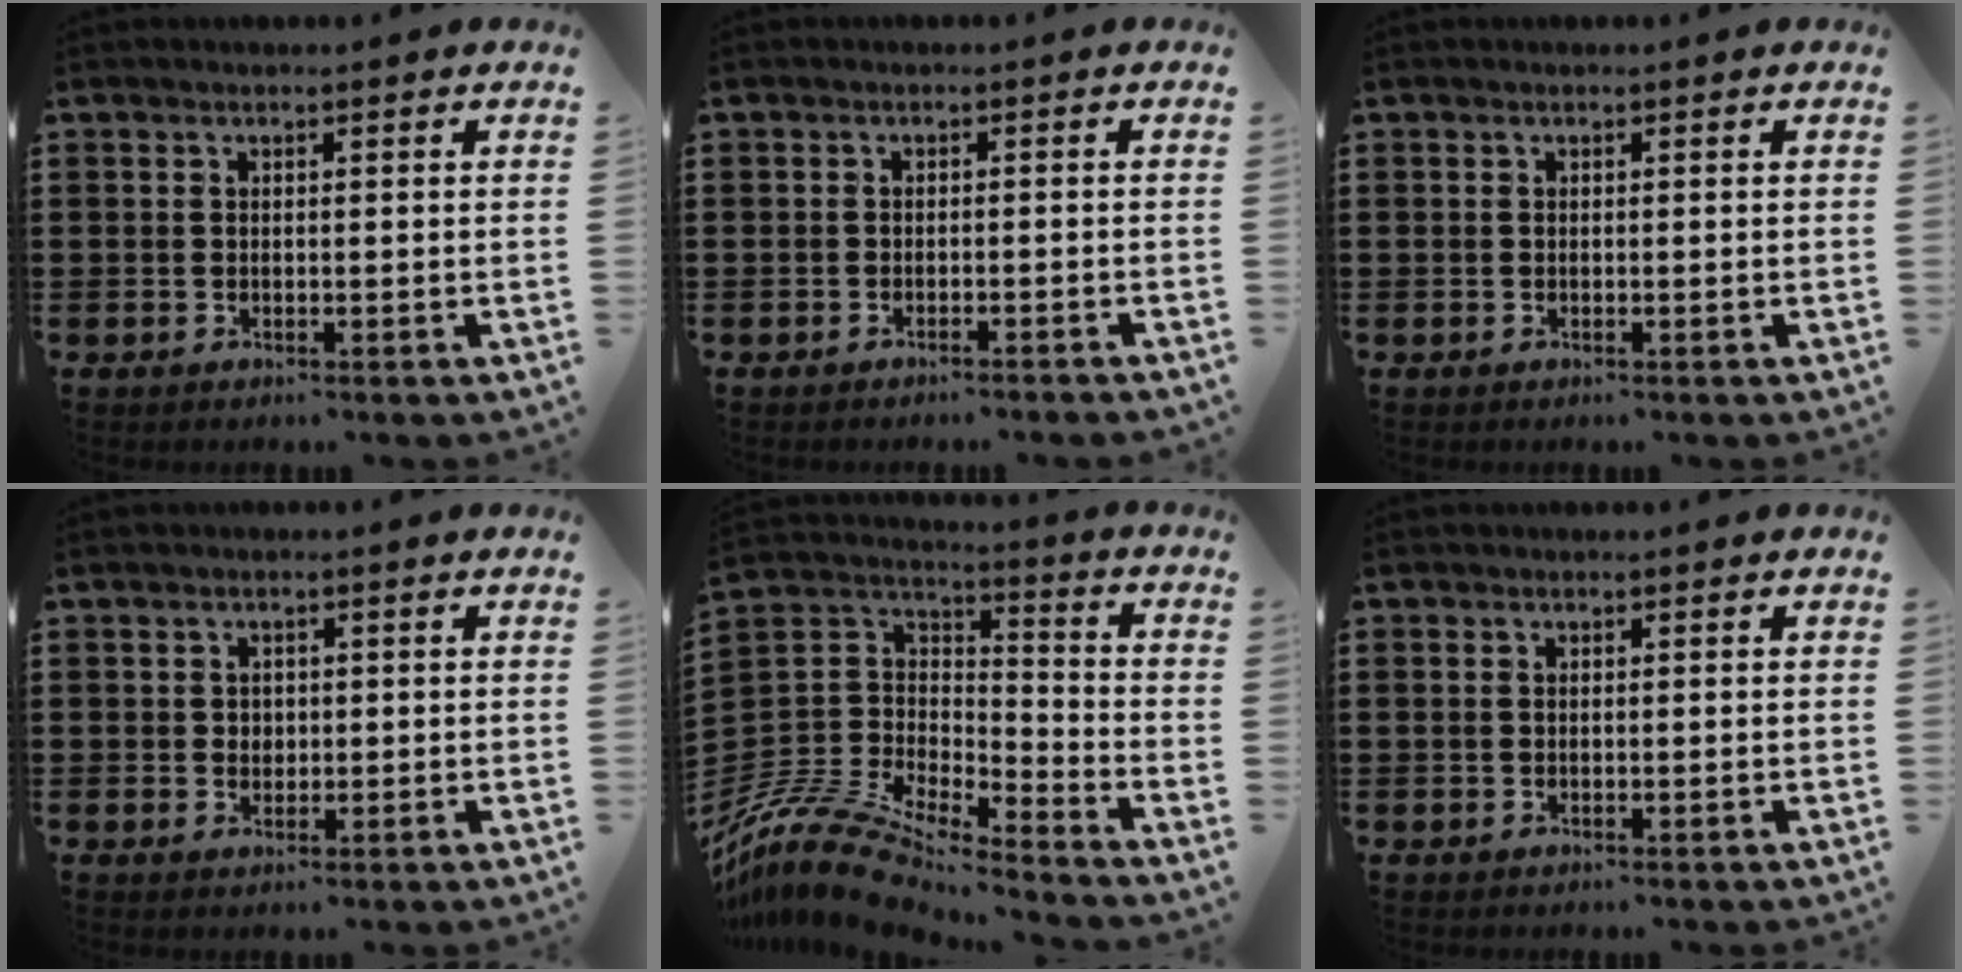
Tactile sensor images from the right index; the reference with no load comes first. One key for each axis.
{"total": 1.1, "fx": -1.1, "fy": 0.0, "fz": 0.2, "tx": -0.005, "ty": 0.001, "tz": -0.021}
{"total": 0.0}
{"total": 1.4, "fx": 0.2, "fy": 1.3, "fz": 0.5, "tx": -0.013, "ty": 0.008, "tz": 0.004}
{"total": 11.0, "fx": -10.2, "fy": 2.2, "fz": 3.5, "tx": -0.093, "ty": 0.008, "tz": -0.212}
{"total": 0.5, "fx": 0.1, "fy": 0.4, "fz": 0.4, "tx": -0.009, "ty": 0.001, "tz": 0.002}